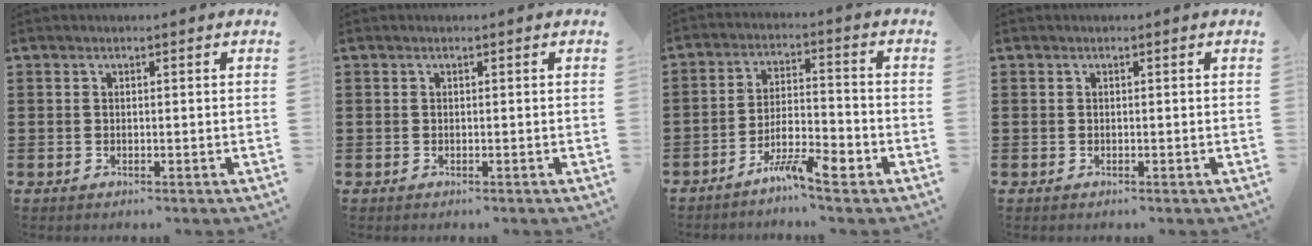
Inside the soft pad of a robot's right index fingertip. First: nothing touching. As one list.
[{"total": 0.0}, {"total": 6.8, "force": [-4.7, 1.7, 4.6], "torque": [-0.094, 0.004, -0.089]}, {"total": 0.0}]